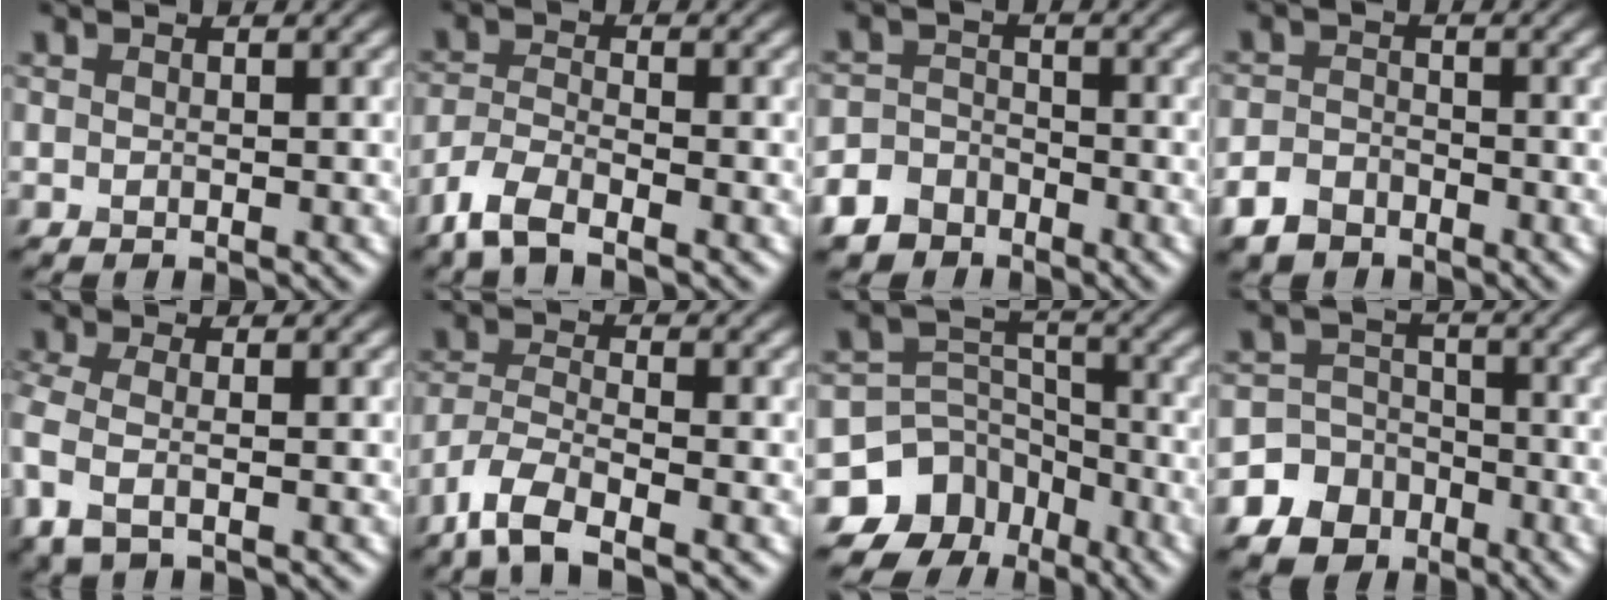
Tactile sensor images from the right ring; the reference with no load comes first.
{"total": 3.9, "force": [-3.0, 1.1, 2.3], "torque": [-0.050, -0.007, -0.072]}
{"total": 5.2, "force": [-4.0, 3.3, 0.9], "torque": [0.003, -0.005, -0.077]}
{"total": 3.1, "force": [-2.3, 1.7, 1.0], "torque": [-0.018, -0.002, -0.056]}
{"total": 2.9, "force": [-0.9, 1.2, 2.4], "torque": [-0.070, -0.007, -0.028]}
{"total": 5.3, "force": [-3.7, 1.6, 3.5], "torque": [-0.073, -0.007, -0.081]}
{"total": 10.2, "force": [-6.8, 7.4, 1.7], "torque": [-0.030, 0.002, -0.124]}
{"total": 8.1, "force": [-4.7, 6.6, 0.9], "torque": [-0.006, -0.015, -0.105]}